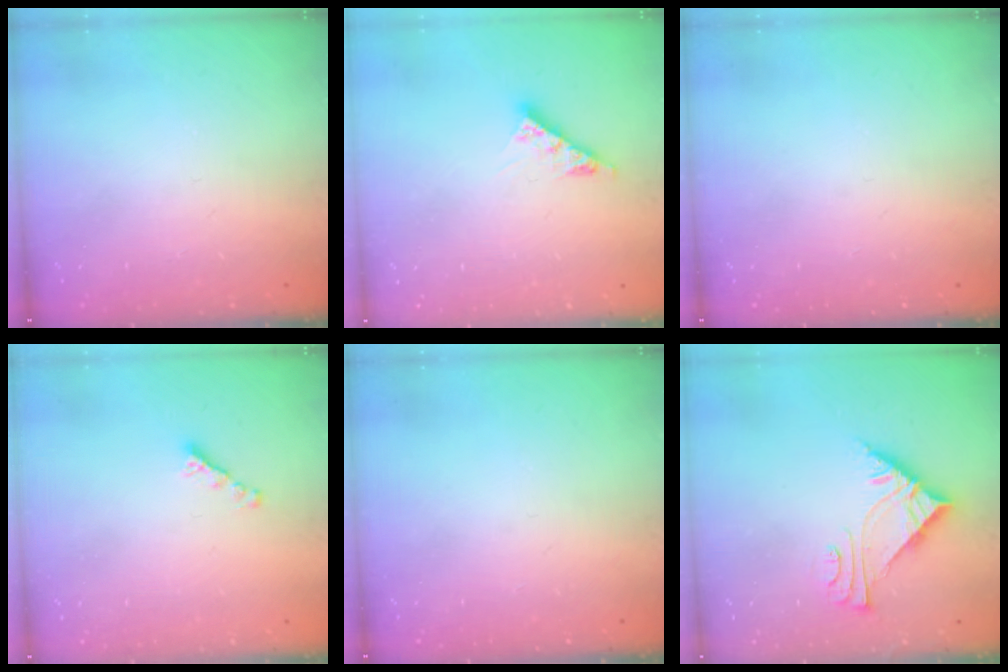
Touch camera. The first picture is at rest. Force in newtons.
{"total": 5.9, "press": 5.9, "slide": 0.4}
{"total": 0.0}
{"total": 2.8, "press": 2.7, "slide": 0.7}
{"total": 0.0}
{"total": 6.7, "press": 6.7, "slide": 0.3}